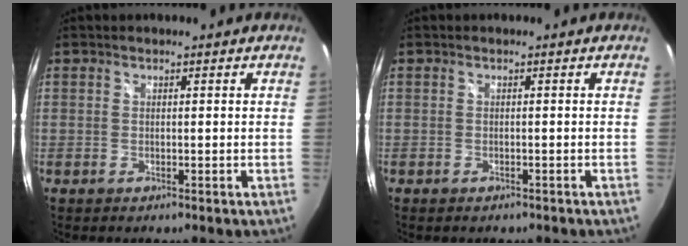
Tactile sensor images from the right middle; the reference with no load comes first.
{"total": 1.4, "force": [-1.1, 0.7, 0.5], "torque": [-0.012, -0.006, -0.014]}